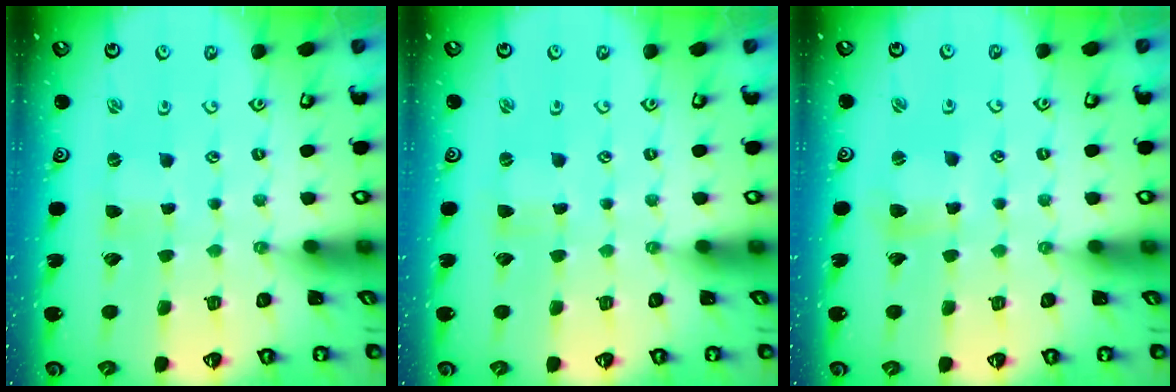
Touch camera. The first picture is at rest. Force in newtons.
{"total": 0.0}
{"total": 3.6, "press": 3.6, "slide": 0.5}